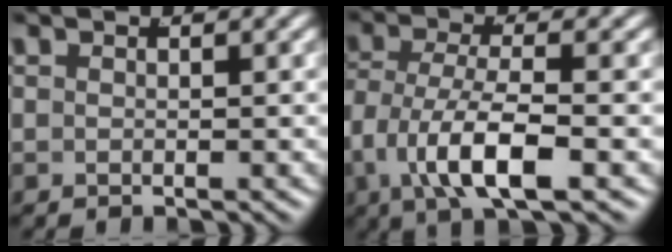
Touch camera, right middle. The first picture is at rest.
{"total": 6.1, "force": [-1.2, 3.1, 5.1], "torque": [-0.117, -0.028, -0.005]}